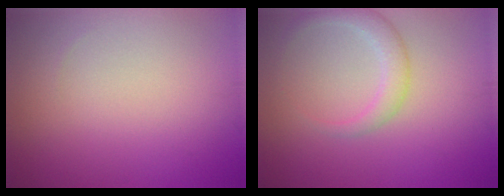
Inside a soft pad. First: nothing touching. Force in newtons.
{"total": 2.4, "press": 2.4, "slide": 0.2}